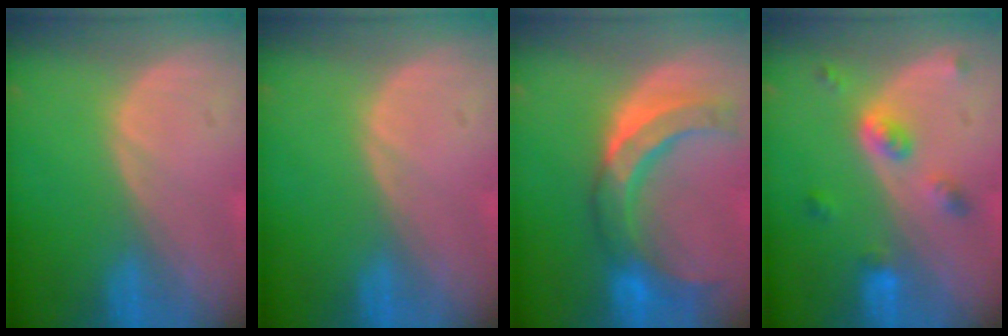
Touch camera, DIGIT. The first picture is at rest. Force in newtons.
{"total": 0.0}
{"total": 9.5, "press": 9.2, "slide": 2.5}
{"total": 5.3, "press": 4.7, "slide": 2.5}